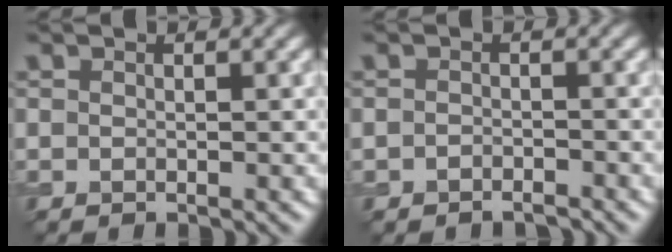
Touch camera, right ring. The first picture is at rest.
{"total": 1.2, "force": [-1.1, 0.5, 0.2], "torque": [-0.003, 0.002, -0.020]}